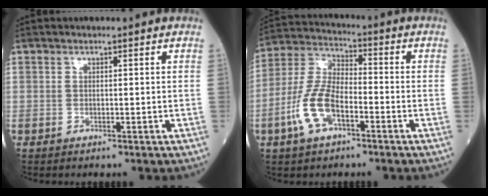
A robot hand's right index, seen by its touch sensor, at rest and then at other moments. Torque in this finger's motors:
{"motor_torque": [0.34, -0.21, 0.27, 0.13]}